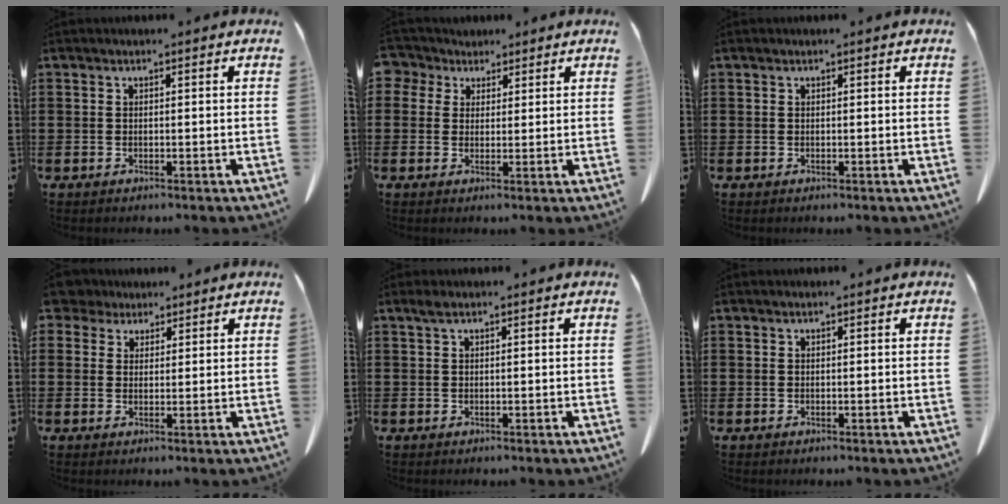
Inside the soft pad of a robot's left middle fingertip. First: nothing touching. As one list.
[{"total": 3.5, "force": [2.2, 2.6, 0.3], "torque": [-0.015, 0.006, 0.038]}, {"total": 0.0}, {"total": 3.5, "force": [2.7, 2.1, 0.7], "torque": [-0.021, 0.007, 0.048]}, {"total": 0.9, "force": [0.4, 0.1, 0.8], "torque": [-0.016, 0.003, 0.007]}, {"total": 0.0}]